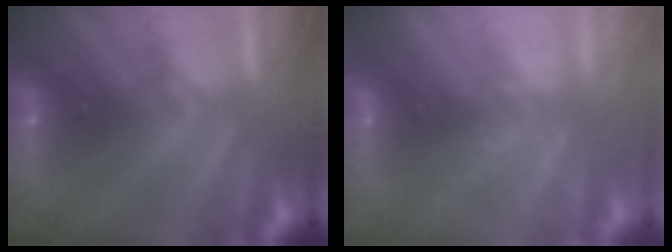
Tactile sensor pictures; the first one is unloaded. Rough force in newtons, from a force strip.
{"total": 2.4}